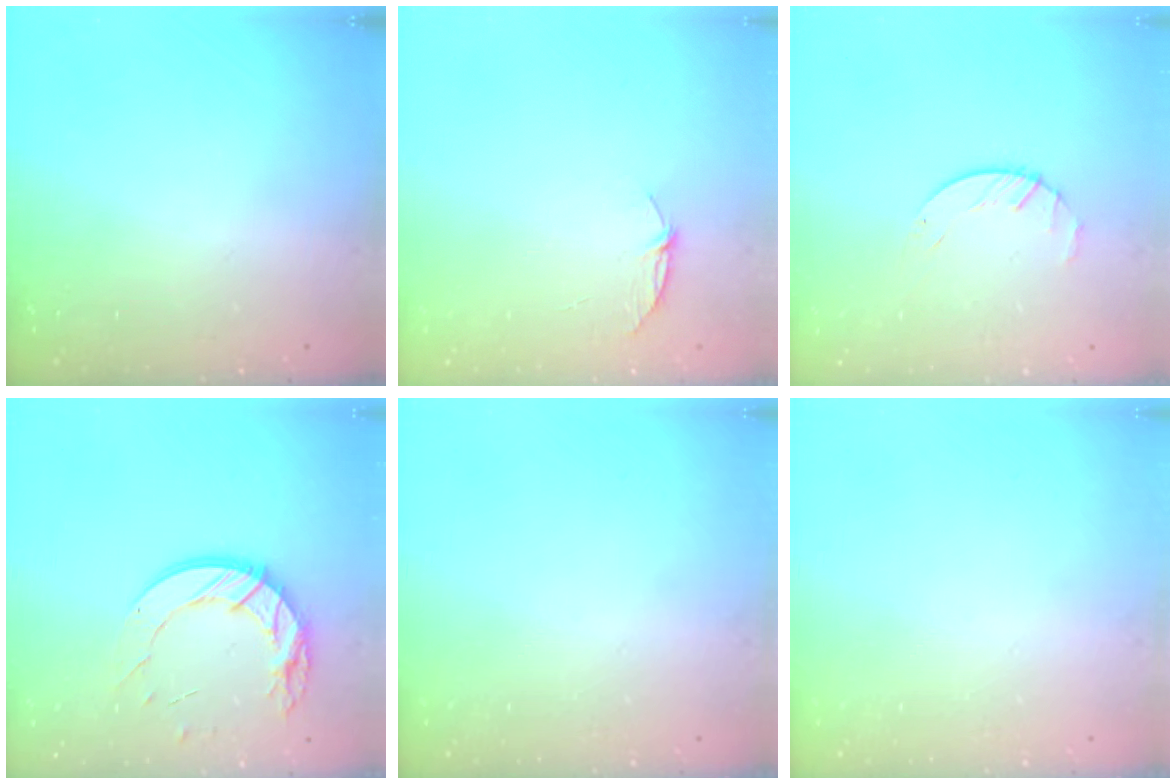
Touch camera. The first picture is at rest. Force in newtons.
{"total": 4.9, "press": 4.8, "slide": 0.6}
{"total": 1.6, "press": 1.6, "slide": 0.3}
{"total": 14.7, "press": 14.6, "slide": 1.3}
{"total": 0.0}
{"total": 0.0}